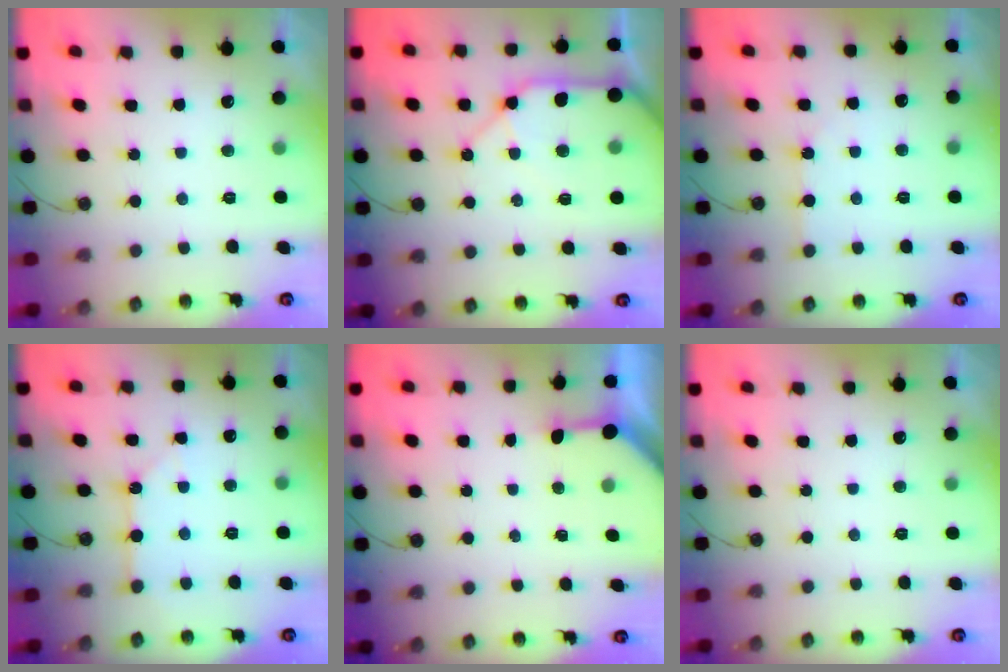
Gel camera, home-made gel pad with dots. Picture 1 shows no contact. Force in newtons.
{"total": 13.4, "press": 13.2, "slide": 1.8}
{"total": 4.2, "press": 4.2, "slide": 0.6}
{"total": 2.4, "press": 2.4, "slide": 0.4}
{"total": 3.4, "press": 3.3, "slide": 0.3}
{"total": 0.0}